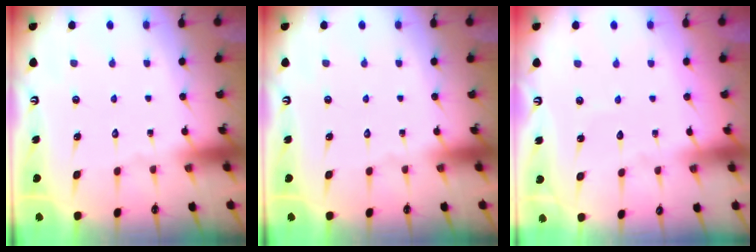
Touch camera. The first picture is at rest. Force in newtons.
{"total": 0.0}
{"total": 2.0, "press": 2.0, "slide": 0.1}